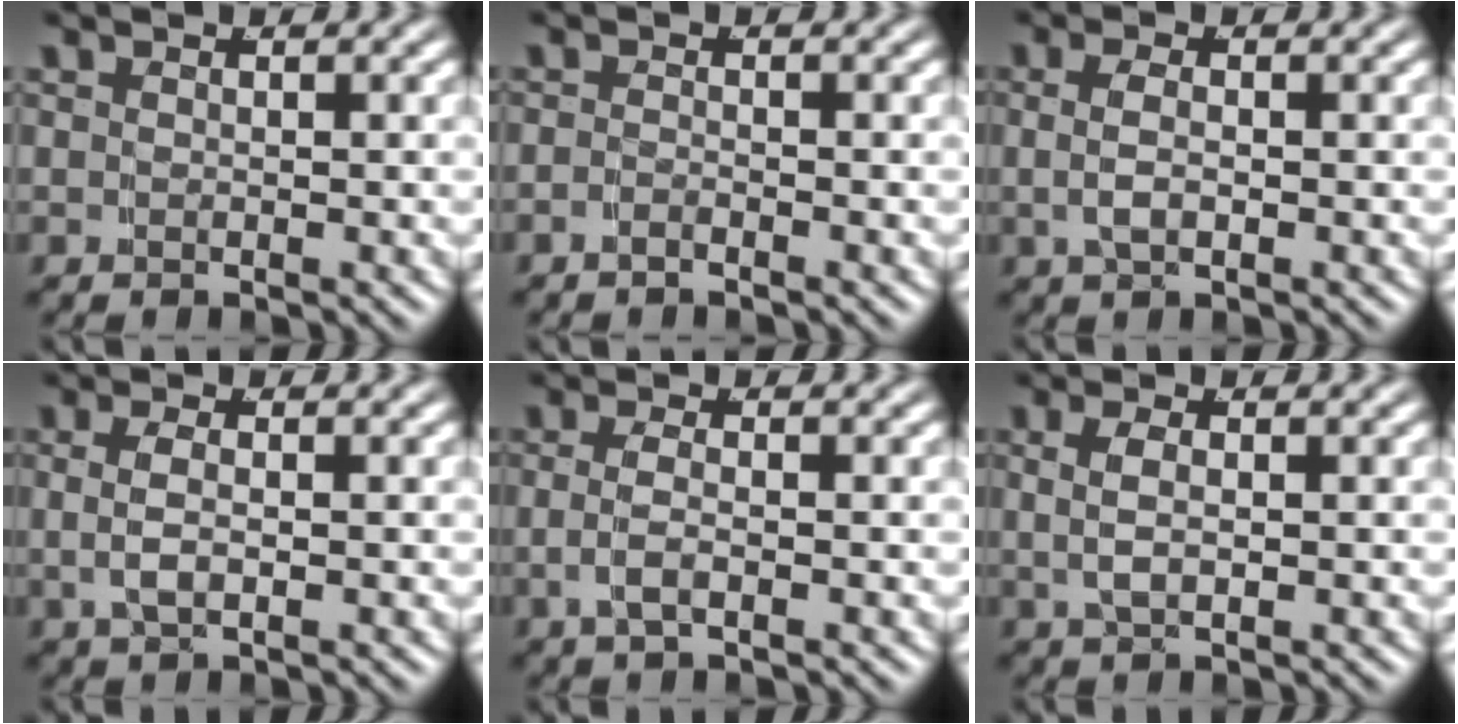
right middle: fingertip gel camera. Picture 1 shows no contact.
{"total": 1.1, "force": [-1.1, 0.2, 0.3], "torque": [-0.010, -0.003, -0.026]}
{"total": 2.3, "force": [0.0, 1.1, 2.0], "torque": [-0.038, 0.000, -0.001]}
{"total": 2.5, "force": [0.1, 1.2, 2.2], "torque": [-0.045, -0.001, 0.002]}
{"total": 2.3, "force": [-0.3, 0.9, 2.1], "torque": [-0.043, -0.004, -0.009]}
{"total": 2.8, "force": [0.5, 1.5, 2.3], "torque": [-0.046, 0.004, 0.007]}